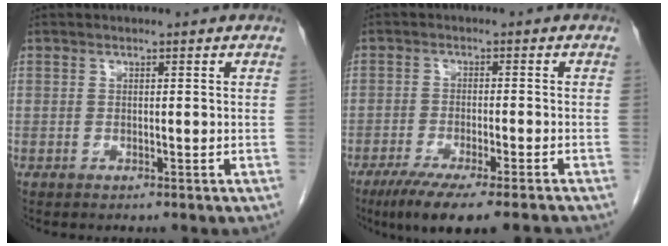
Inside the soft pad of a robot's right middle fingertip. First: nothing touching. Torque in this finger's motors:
{"motor_torque": [1.16, -0.98, 0.17, 0.09]}